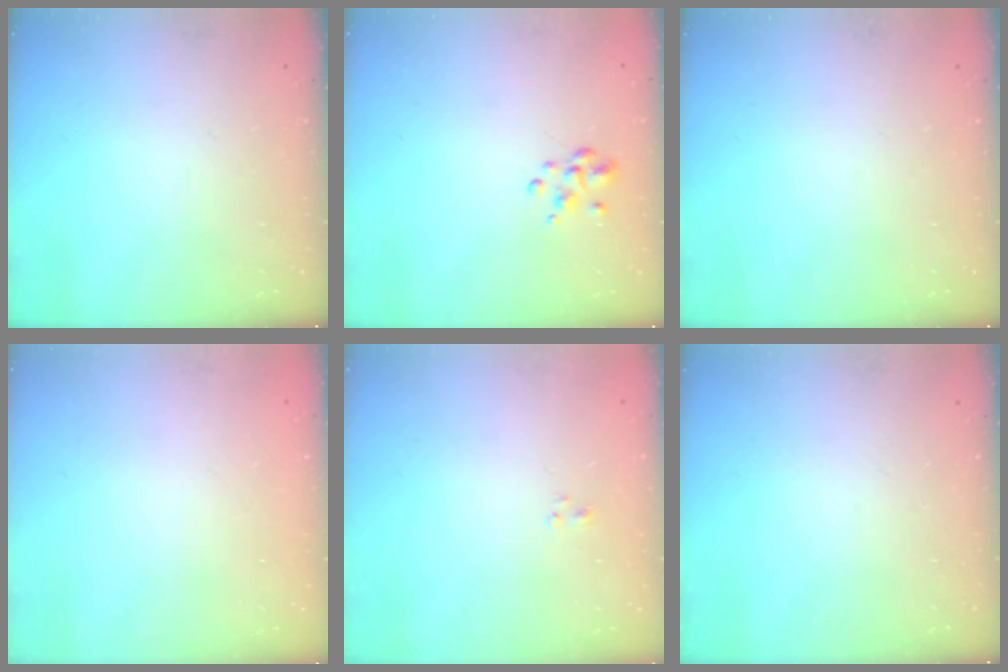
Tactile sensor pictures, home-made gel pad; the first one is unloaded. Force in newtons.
{"total": 3.2, "press": 3.1, "slide": 0.8}
{"total": 0.0}
{"total": 1.9, "press": 1.9, "slide": 0.2}
{"total": 1.2, "press": 1.0, "slide": 0.6}
{"total": 0.0}